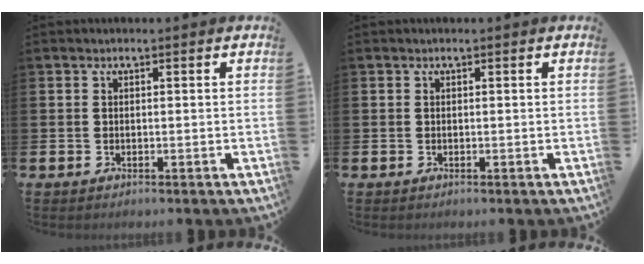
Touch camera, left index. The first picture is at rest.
{"total": 0.0}